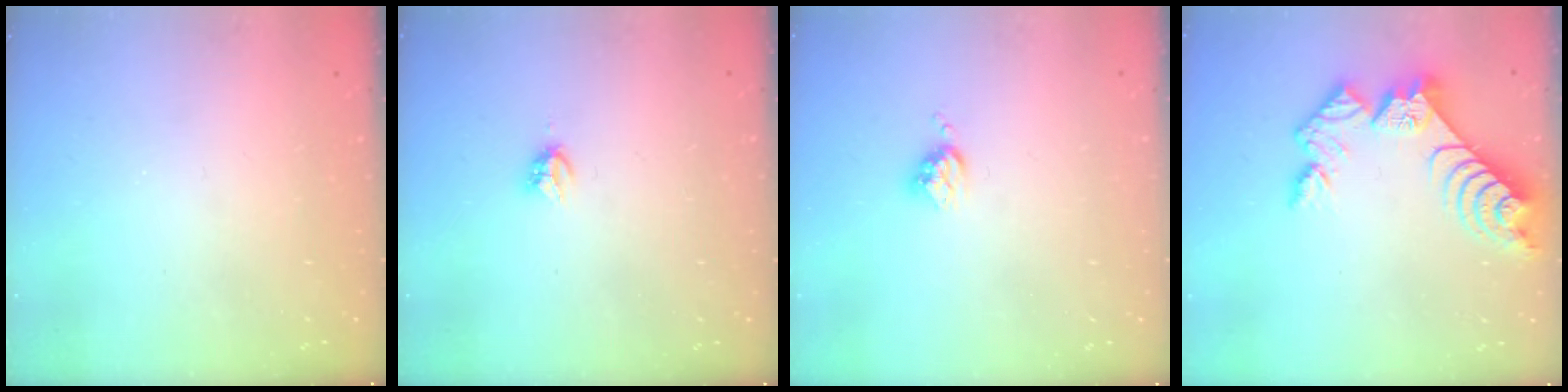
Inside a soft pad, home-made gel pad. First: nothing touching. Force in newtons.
{"total": 3.7, "press": 3.7, "slide": 0.3}
{"total": 3.7, "press": 3.7, "slide": 0.4}
{"total": 12.0, "press": 11.9, "slide": 0.9}